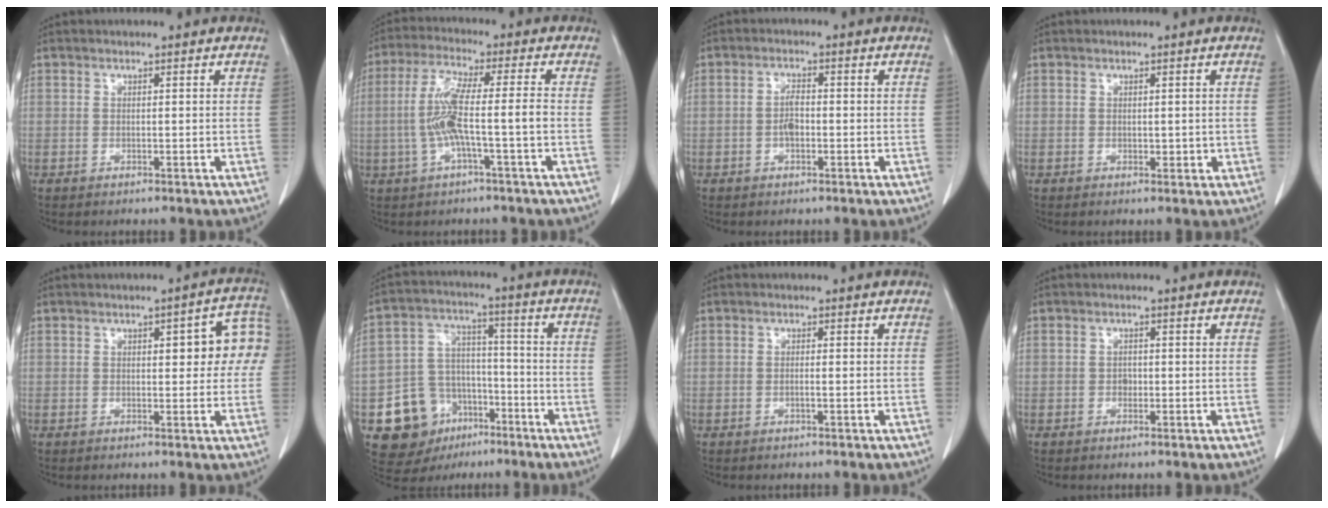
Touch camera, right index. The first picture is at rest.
{"total": 8.1, "force": [-1.4, 0.3, 8.0], "torque": [-0.167, 0.015, -0.029]}
{"total": 2.6, "force": [-0.6, 1.0, 2.3], "torque": [-0.045, 0.003, -0.010]}
{"total": 1.0, "force": [0.0, 0.6, 0.8], "torque": [-0.008, -0.002, 0.001]}
{"total": 8.0, "force": [1.4, 2.8, 7.4], "torque": [-0.076, 0.031, 0.013]}
{"total": 12.6, "force": [-6.1, 10.0, 4.6], "torque": [-0.082, 0.040, -0.088]}
{"total": 0.6, "force": [-0.2, 0.0, 0.6], "torque": [-0.012, 0.000, -0.003]}
{"total": 1.0, "force": [-0.2, 0.8, 0.6], "torque": [-0.007, 0.003, -0.005]}